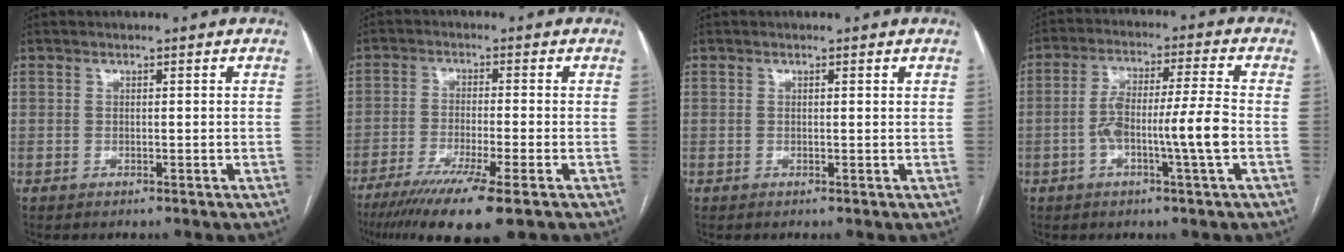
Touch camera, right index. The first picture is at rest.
{"total": 11.1, "force": [-7.1, 0.3, 8.5], "torque": [-0.136, -0.028, -0.115]}
{"total": 0.5, "force": [0.4, 0.1, 0.4], "torque": [-0.005, 0.002, 0.004]}
{"total": 9.4, "force": [-2.3, -0.1, 9.1], "torque": [-0.168, 0.011, -0.044]}